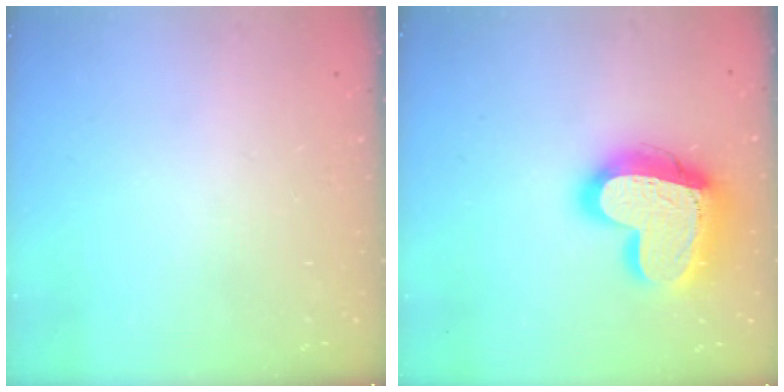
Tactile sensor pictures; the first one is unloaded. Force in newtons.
{"total": 22.7, "press": 22.6, "slide": 1.9}